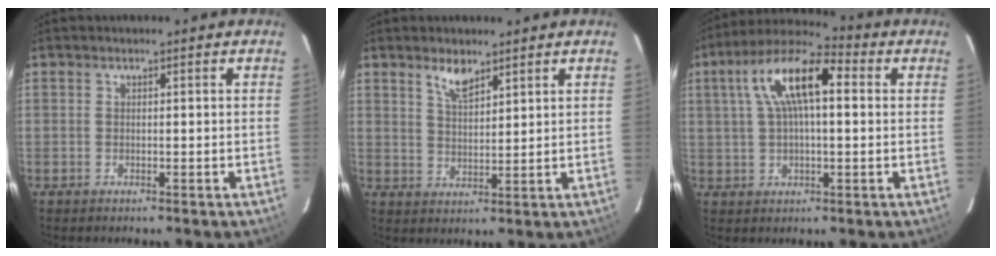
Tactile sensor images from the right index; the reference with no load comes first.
{"total": 4.5, "force": [3.3, 1.6, 2.6], "torque": [-0.047, -0.002, 0.062]}
{"total": 13.8, "force": [3.5, 5.3, 12.3], "torque": [-0.225, 0.033, 0.052]}